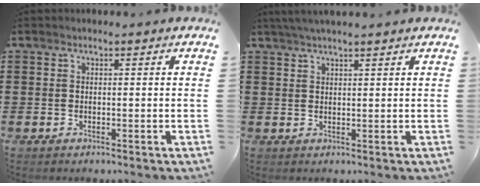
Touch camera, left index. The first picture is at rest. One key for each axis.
{"total": 2.3, "fx": 2.0, "fy": -0.1, "fz": 1.1, "tx": -0.025, "ty": 0.004, "tz": 0.037}